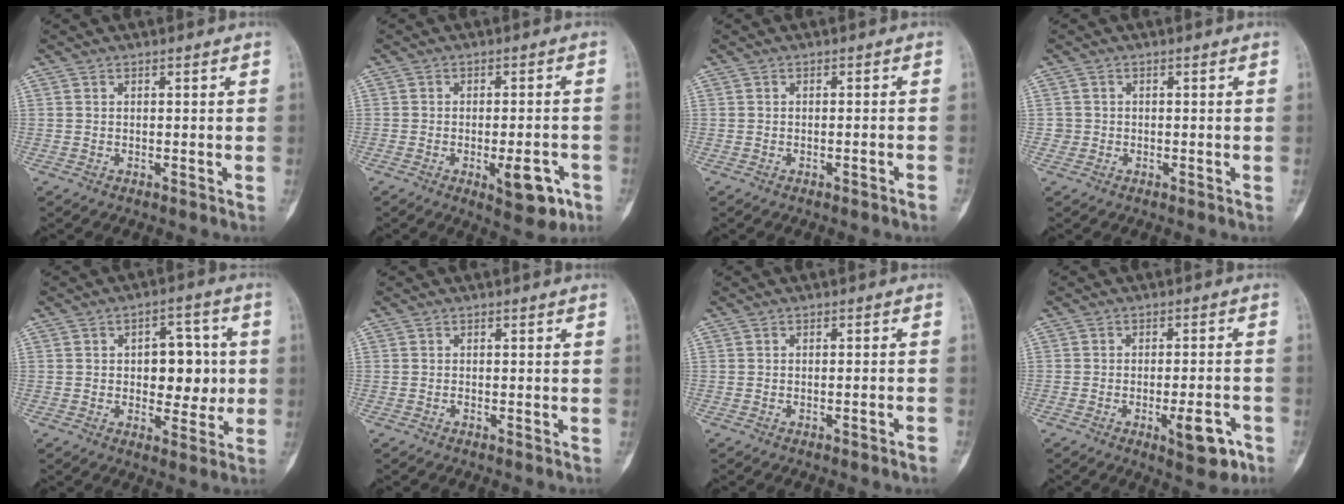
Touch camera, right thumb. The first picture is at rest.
{"total": 8.0, "force": [-3.3, 3.2, 6.5], "torque": [-0.071, 0.009, -0.037]}
{"total": 1.6, "force": [-1.0, 0.0, 1.2], "torque": [-0.025, 0.007, -0.010]}
{"total": 0.9, "force": [-0.3, 0.9, 0.0], "torque": [0.004, 0.005, -0.007]}
{"total": 10.4, "force": [0.4, 6.4, 8.2], "torque": [-0.064, 0.009, 0.009]}
{"total": 0.0}
{"total": 2.0, "force": [-1.3, 0.1, 1.5], "torque": [-0.029, 0.009, -0.013]}
{"total": 7.8, "force": [-3.7, 2.8, 6.3], "torque": [-0.073, 0.015, -0.046]}